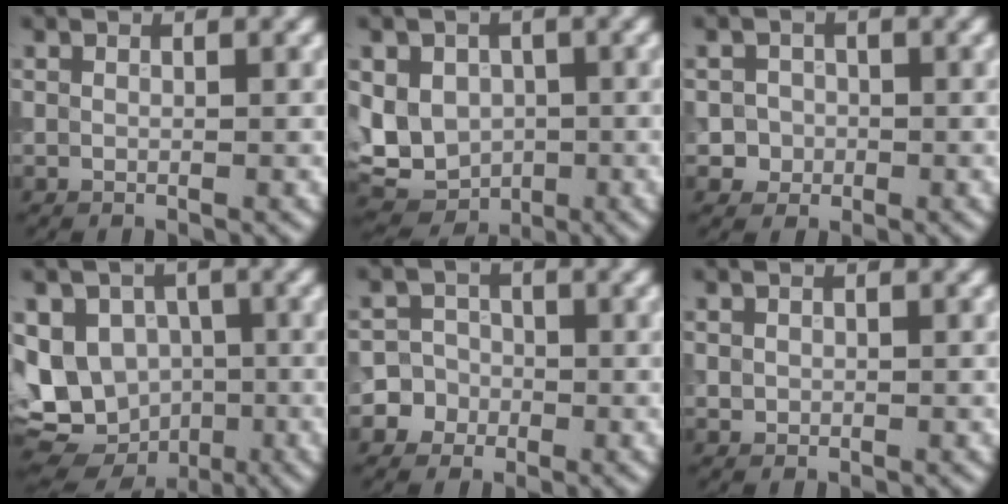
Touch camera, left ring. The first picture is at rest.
{"total": 6.4, "force": [0.3, 5.4, 3.4], "torque": [-0.054, 0.002, -0.002]}
{"total": 1.8, "force": [-0.3, 1.8, 0.2], "torque": [0.022, -0.003, -0.008]}
{"total": 11.8, "force": [-2.1, 10.0, 5.9], "torque": [-0.094, -0.014, -0.047]}
{"total": 5.0, "force": [-1.9, 4.5, 0.5], "torque": [0.016, 0.010, -0.054]}
{"total": 0.6, "force": [0.0, 0.6, 0.1], "torque": [0.004, -0.002, 0.000]}